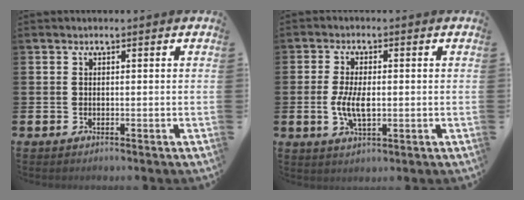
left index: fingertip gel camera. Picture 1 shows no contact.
{"total": 5.1, "force": [-0.3, 2.3, 4.5], "torque": [-0.094, 0.000, -0.010]}